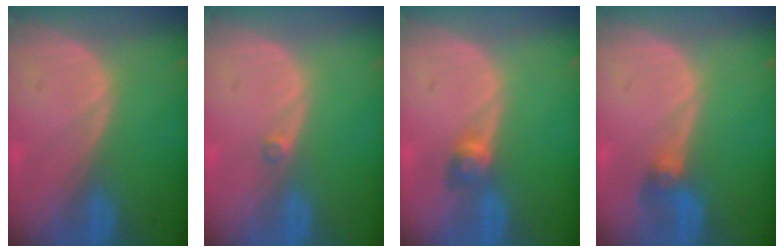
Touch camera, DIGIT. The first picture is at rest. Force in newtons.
{"total": 1.0, "press": 0.8, "slide": 0.5}
{"total": 2.8, "press": 2.5, "slide": 1.3}
{"total": 2.9, "press": 2.6, "slide": 1.2}